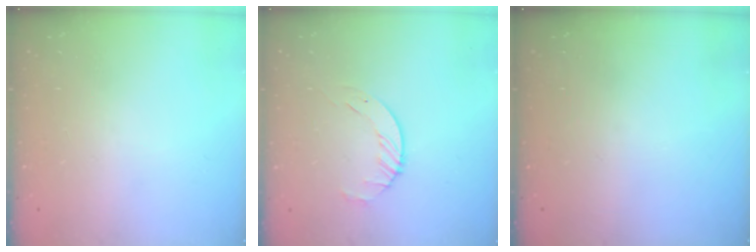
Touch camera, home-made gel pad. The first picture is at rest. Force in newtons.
{"total": 3.4, "press": 3.4, "slide": 0.4}
{"total": 0.0}